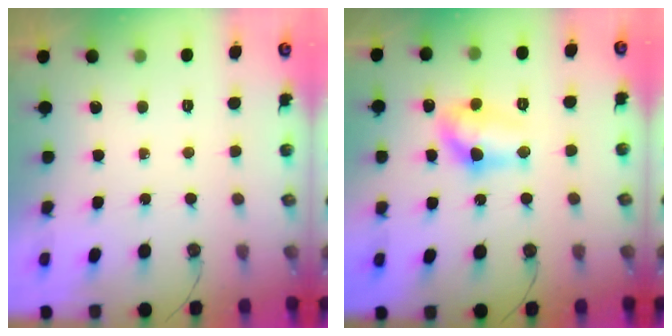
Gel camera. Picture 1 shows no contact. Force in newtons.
{"total": 11.7, "press": 11.7, "slide": 1.0}